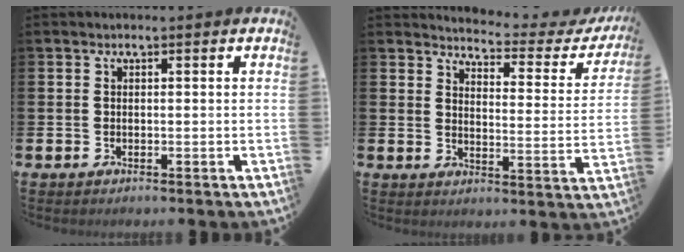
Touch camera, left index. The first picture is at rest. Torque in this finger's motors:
{"motor_torque": [0.17, -0.31, -0.08, 0.00]}